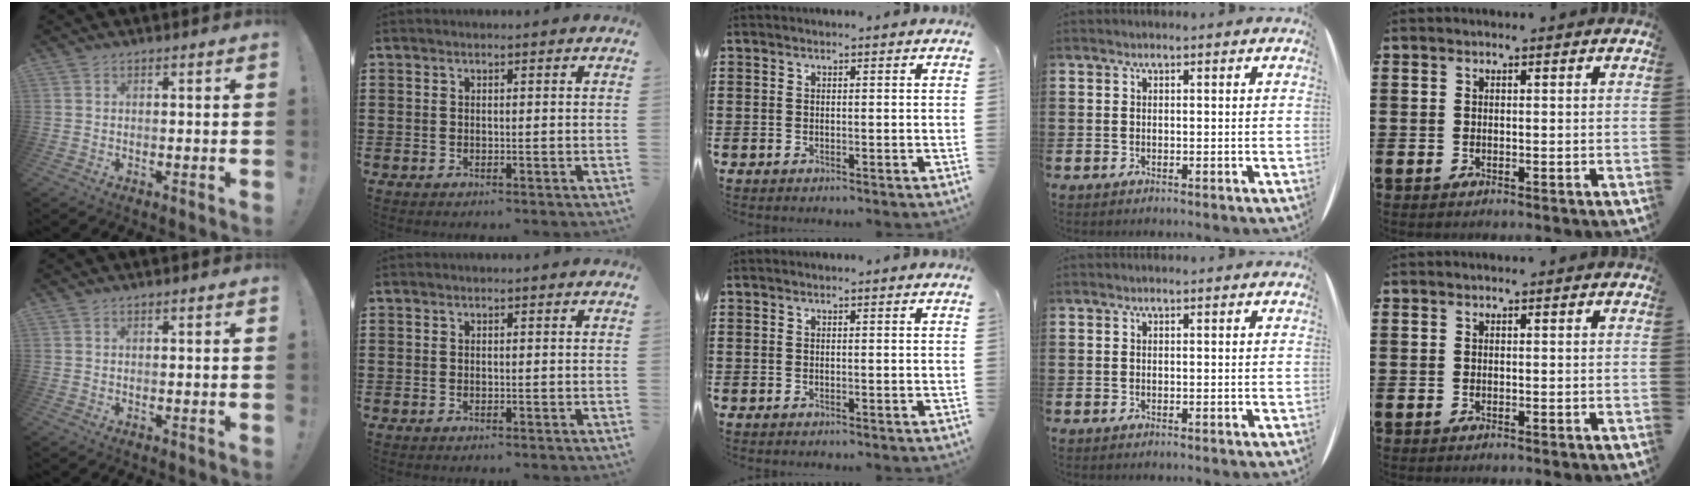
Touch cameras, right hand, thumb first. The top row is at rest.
{}